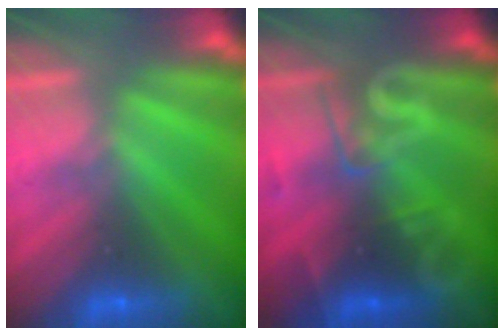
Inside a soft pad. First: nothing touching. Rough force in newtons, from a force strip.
{"total": 2.7}